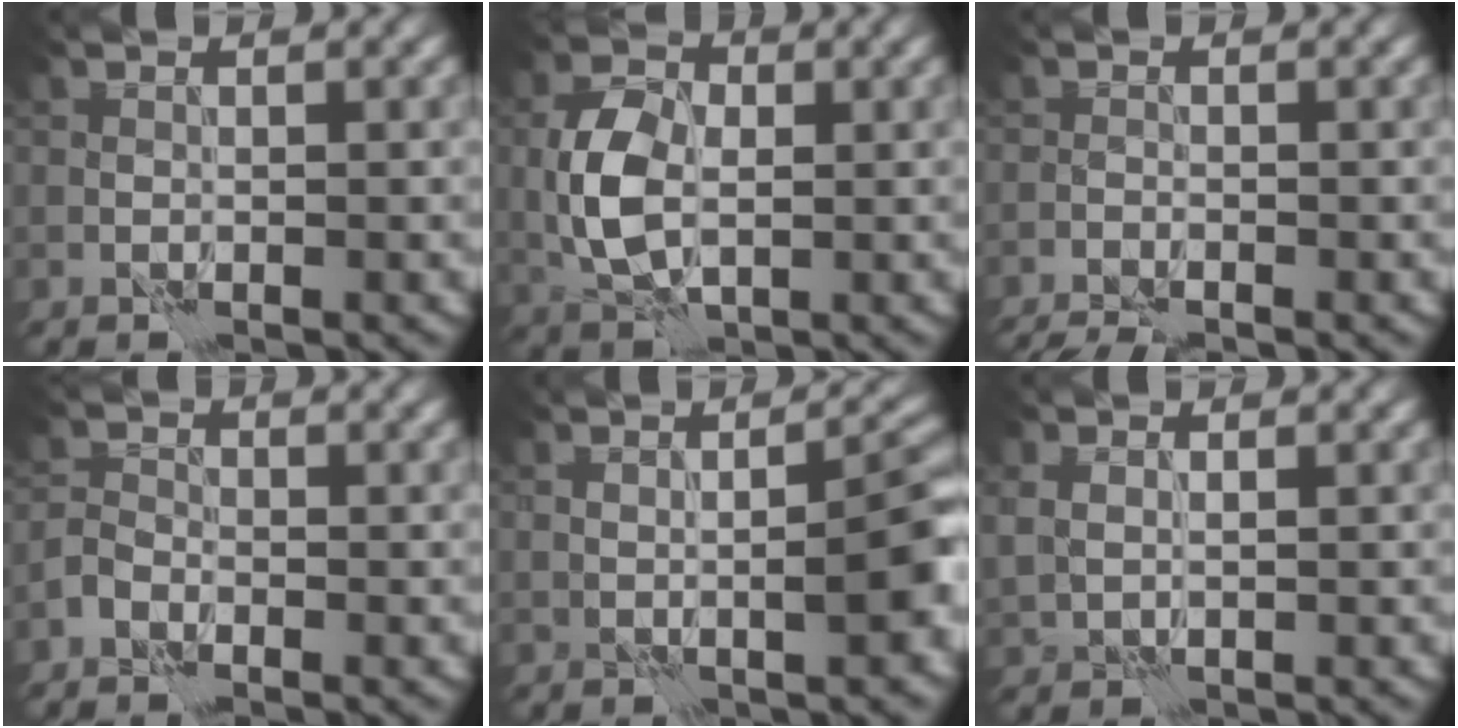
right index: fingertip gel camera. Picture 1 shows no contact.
{"total": 5.8, "force": [0.1, 3.8, 4.4], "torque": [-0.103, -0.007, 0.002]}
{"total": 3.6, "force": [-3.4, 0.3, 1.2], "torque": [-0.025, -0.017, -0.055]}
{"total": 1.2, "force": [-0.9, 0.6, 0.4], "torque": [-0.007, 0.001, -0.026]}
{"total": 3.8, "force": [-0.2, 0.7, 3.7], "torque": [-0.055, 0.003, -0.001]}
{"total": 1.6, "force": [0.8, 1.0, 0.9], "torque": [-0.022, -0.006, 0.023]}